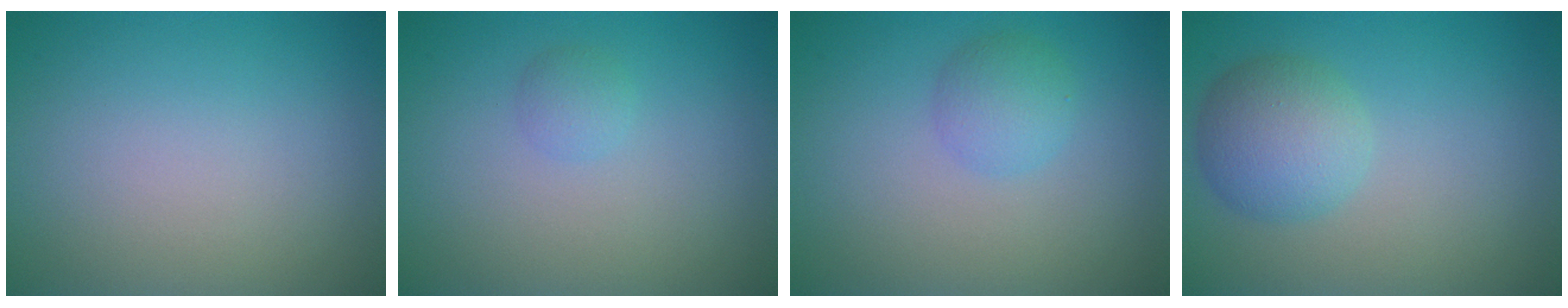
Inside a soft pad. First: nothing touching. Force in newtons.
{"total": 1.1, "press": 1.1, "slide": 0.1}
{"total": 2.1, "press": 2.1, "slide": 0.0}
{"total": 4.2, "press": 4.2, "slide": 0.1}